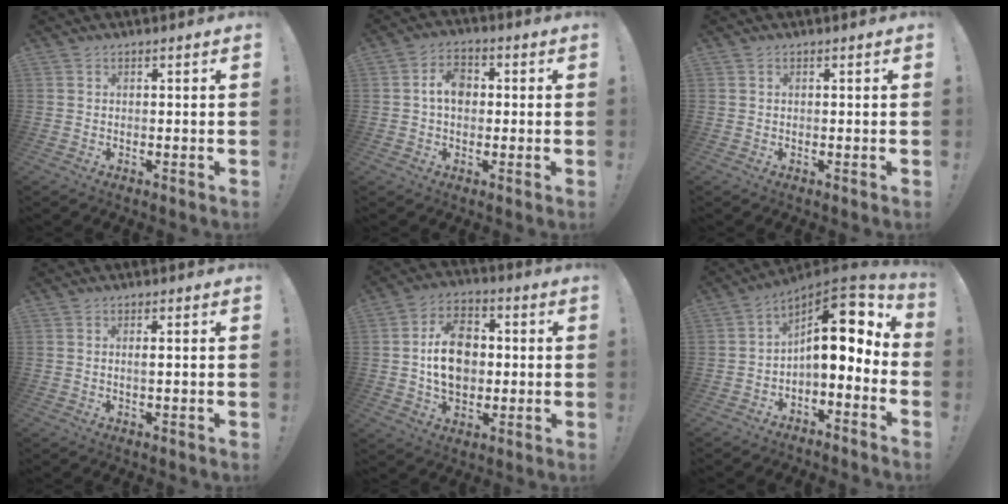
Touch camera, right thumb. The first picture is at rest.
{"total": 7.3, "force": [0.7, 5.4, 4.9], "torque": [-0.070, 0.007, 0.013]}
{"total": 0.0}
{"total": 1.4, "force": [0.2, 0.1, 1.4], "torque": [-0.013, -0.008, -0.001]}
{"total": 15.0, "force": [0.6, 11.2, 9.9], "torque": [-0.155, 0.014, 0.014]}
{"total": 13.3, "force": [2.9, 5.9, 11.6], "torque": [-0.164, -0.027, 0.048]}